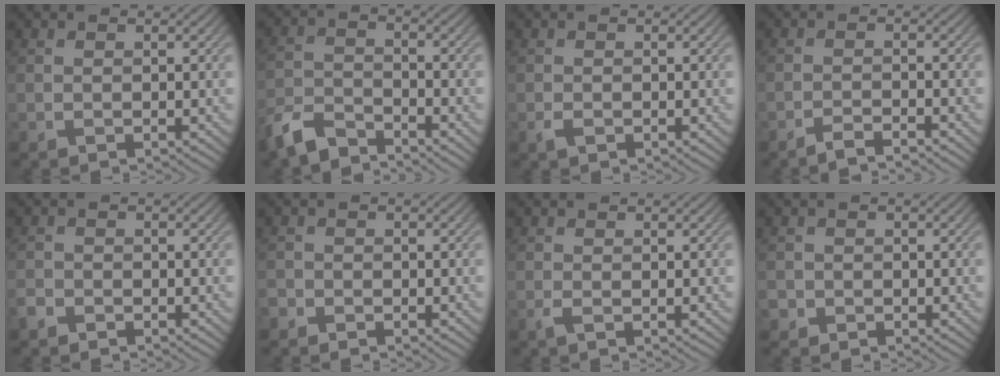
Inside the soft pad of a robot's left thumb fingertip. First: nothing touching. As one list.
[{"total": 5.8, "force": [-5.1, 1.6, 2.3], "torque": [-0.049, -0.007, -0.112]}, {"total": 1.0, "force": [-0.6, 0.6, 0.7], "torque": [-0.017, -0.003, -0.010]}, {"total": 2.5, "force": [-2.1, 0.2, 1.2], "torque": [-0.016, 0.003, -0.048]}, {"total": 1.6, "force": [-1.4, 0.8, 0.4], "torque": [-0.008, -0.002, -0.033]}, {"total": 1.2, "force": [-1.1, 0.6, 0.1], "torque": [-0.002, -0.001, -0.026]}, {"total": 1.0, "force": [-0.4, 0.1, 0.9], "torque": [-0.023, 0.000, -0.011]}, {"total": 1.5, "force": [-0.8, 1.2, 0.2], "torque": [0.001, -0.005, -0.019]}]